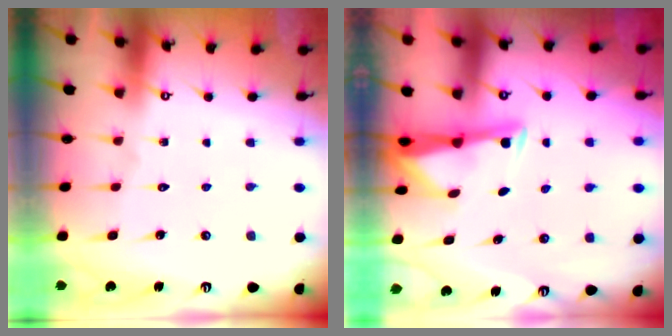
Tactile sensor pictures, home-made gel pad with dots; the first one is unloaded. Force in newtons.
{"total": 2.9, "press": 2.9, "slide": 0.4}